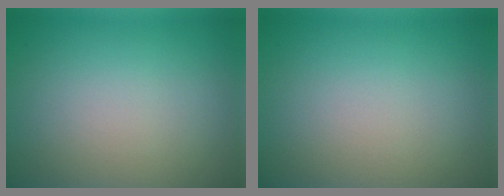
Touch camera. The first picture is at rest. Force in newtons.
{"total": 0.0}